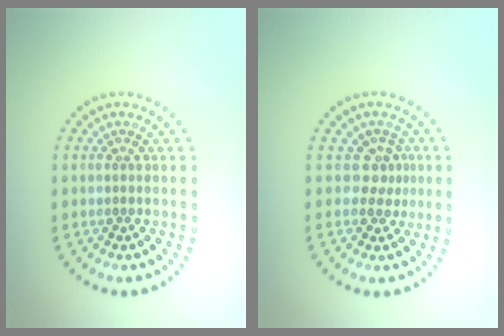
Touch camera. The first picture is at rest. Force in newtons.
{"total": 2.2, "press": 1.5, "slide": 1.6}